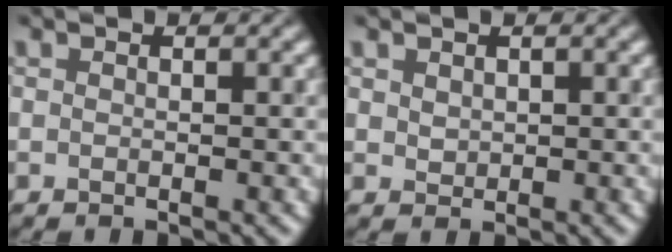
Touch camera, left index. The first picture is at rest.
{"total": 0.9, "force": [0.4, 0.8, 0.2], "torque": [-0.001, 0.003, 0.012]}